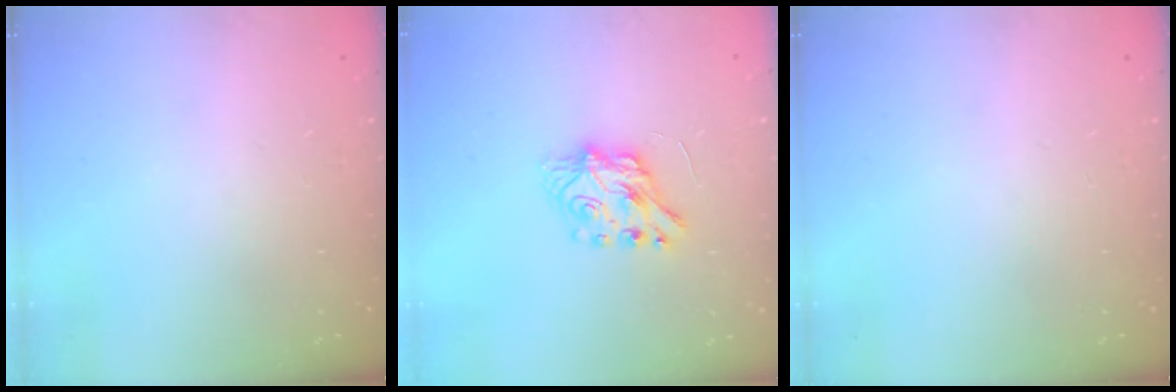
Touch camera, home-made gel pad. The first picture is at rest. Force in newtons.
{"total": 7.2, "press": 7.1, "slide": 0.4}
{"total": 0.0}